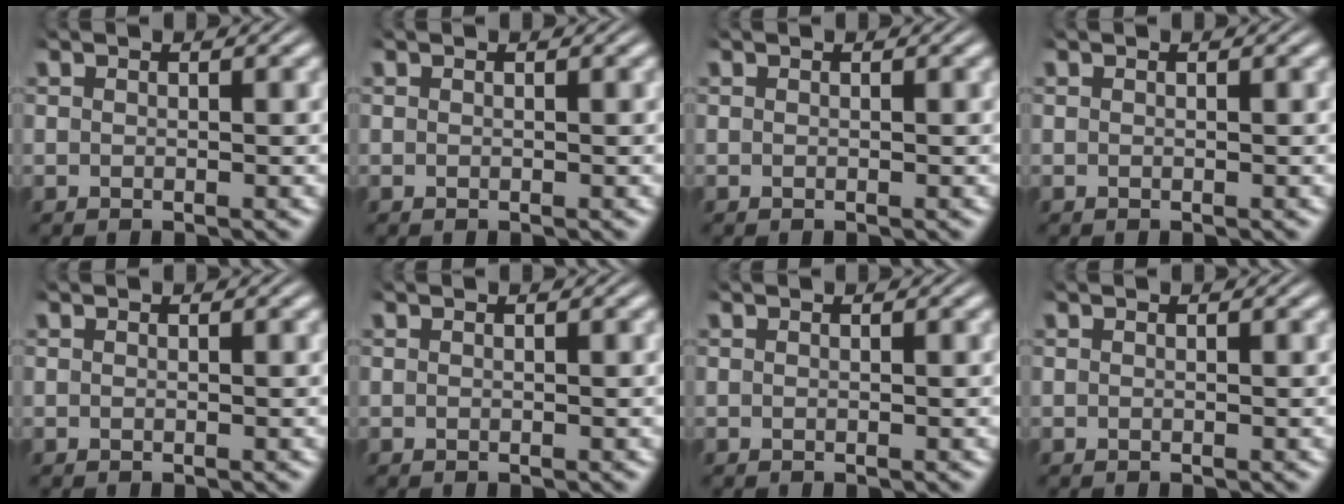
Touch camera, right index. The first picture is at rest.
{"total": 0.0}
{"total": 0.0}
{"total": 0.0}
{"total": 0.0}
{"total": 0.0}
{"total": 0.0}
{"total": 0.0}